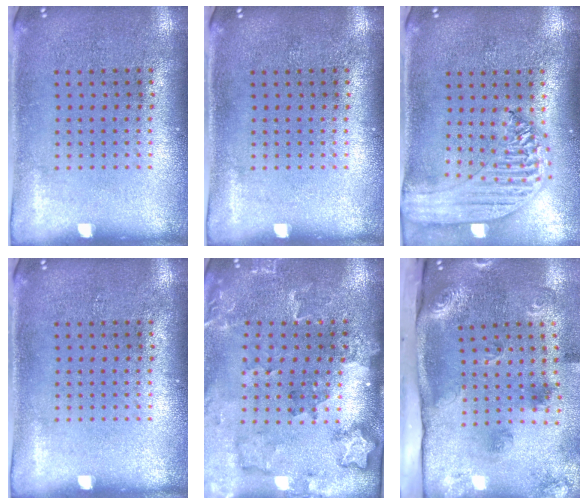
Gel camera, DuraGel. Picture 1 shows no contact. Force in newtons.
{"total": 0.0}
{"total": 1.8, "press": 1.7, "slide": 0.6}
{"total": 0.0}
{"total": 1.8, "press": 1.8, "slide": 0.2}
{"total": 2.8, "press": 1.9, "slide": 2.1}